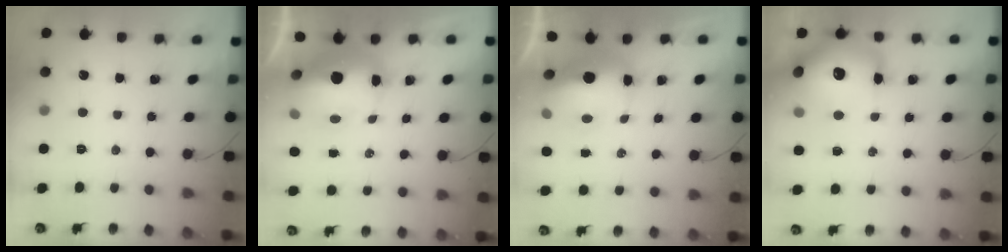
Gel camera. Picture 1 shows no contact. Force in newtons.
{"total": 14.3, "press": 14.1, "slide": 2.3}
{"total": 10.2, "press": 10.0, "slide": 2.2}
{"total": 18.2, "press": 17.7, "slide": 4.1}